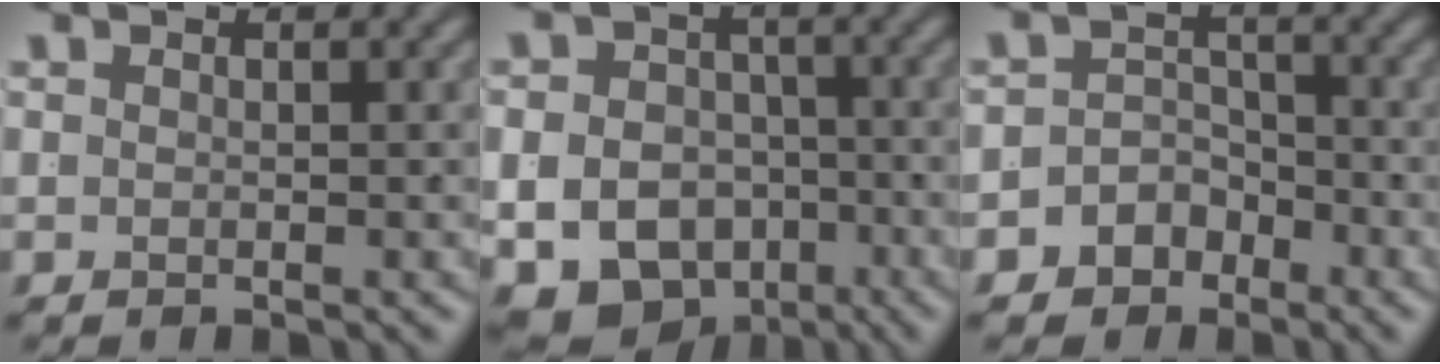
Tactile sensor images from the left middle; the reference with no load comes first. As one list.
[{"total": 16.6, "force": [-6.6, 14.3, 5.2], "torque": [-0.120, -0.073, -0.106]}, {"total": 5.7, "force": [-3.2, 4.5, 1.3], "torque": [-0.032, -0.014, -0.058]}]